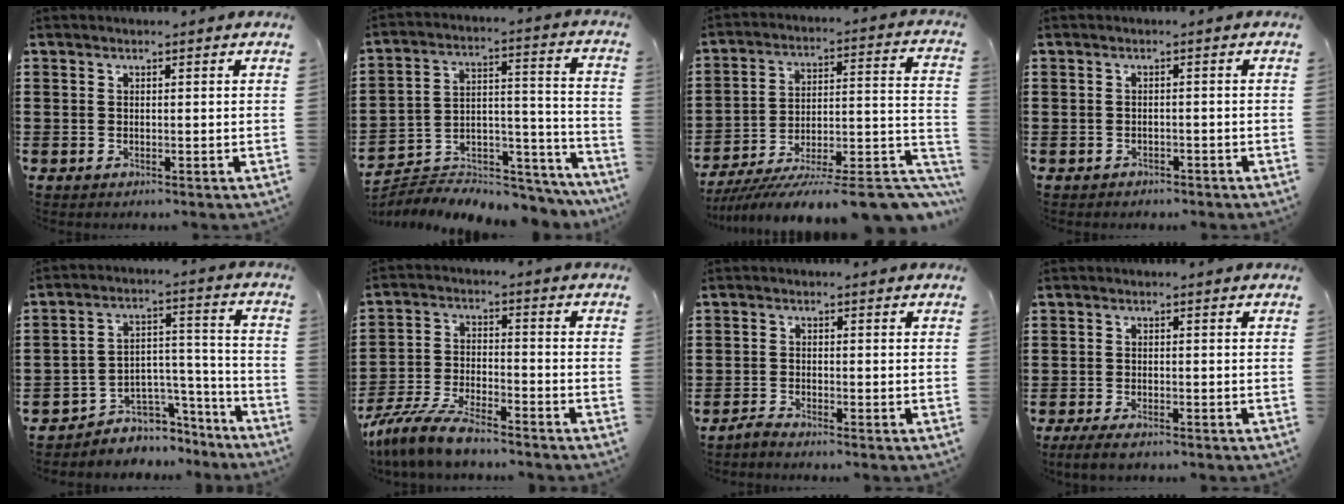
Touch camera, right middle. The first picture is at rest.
{"total": 5.3, "force": [-5.2, 1.2, 0.1], "torque": [0.002, 0.005, -0.106]}
{"total": 11.2, "force": [-9.6, 0.6, 5.8], "torque": [-0.064, 0.018, -0.176]}
{"total": 1.0, "force": [-0.9, 0.4, -0.1], "torque": [-0.002, 0.002, -0.021]}
{"total": 4.7, "force": [-3.9, 2.7, 0.2], "torque": [-0.014, 0.006, -0.079]}
{"total": 7.4, "force": [-6.8, 0.7, 2.8], "torque": [-0.073, -0.003, -0.135]}
{"total": 1.4, "force": [-1.3, 0.0, 0.5], "torque": [-0.018, -0.004, -0.028]}
{"total": 2.2, "force": [-1.6, 0.5, 1.3], "torque": [-0.030, 0.000, -0.034]}